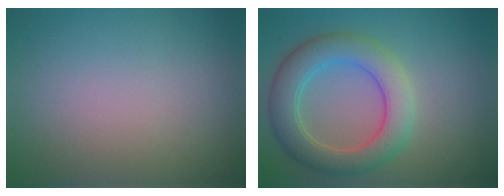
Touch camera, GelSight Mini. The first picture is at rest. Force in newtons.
{"total": 5.9, "press": 5.9, "slide": 0.3}